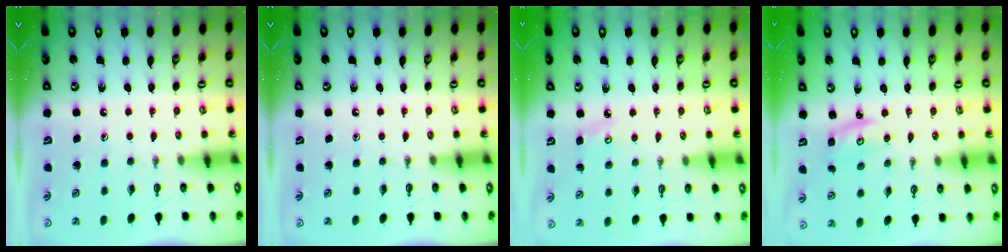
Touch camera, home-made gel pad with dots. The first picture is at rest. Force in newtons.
{"total": 0.0}
{"total": 3.7, "press": 3.7, "slide": 0.5}
{"total": 2.8, "press": 2.8, "slide": 0.3}